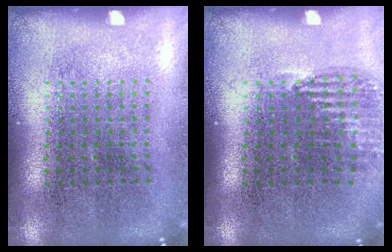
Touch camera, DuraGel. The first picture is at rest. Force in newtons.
{"total": 1.0, "press": 1.0, "slide": 0.4}